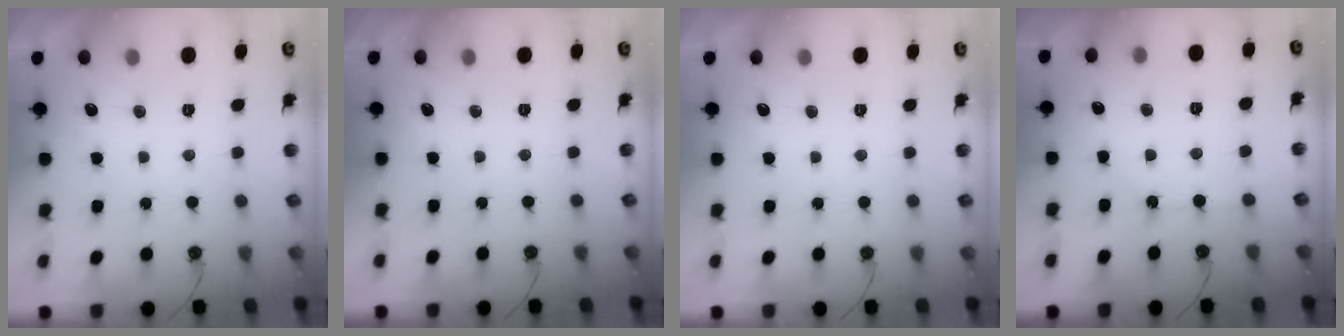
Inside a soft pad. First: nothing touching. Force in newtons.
{"total": 0.0}
{"total": 0.0}
{"total": 2.9, "press": 2.8, "slide": 0.5}